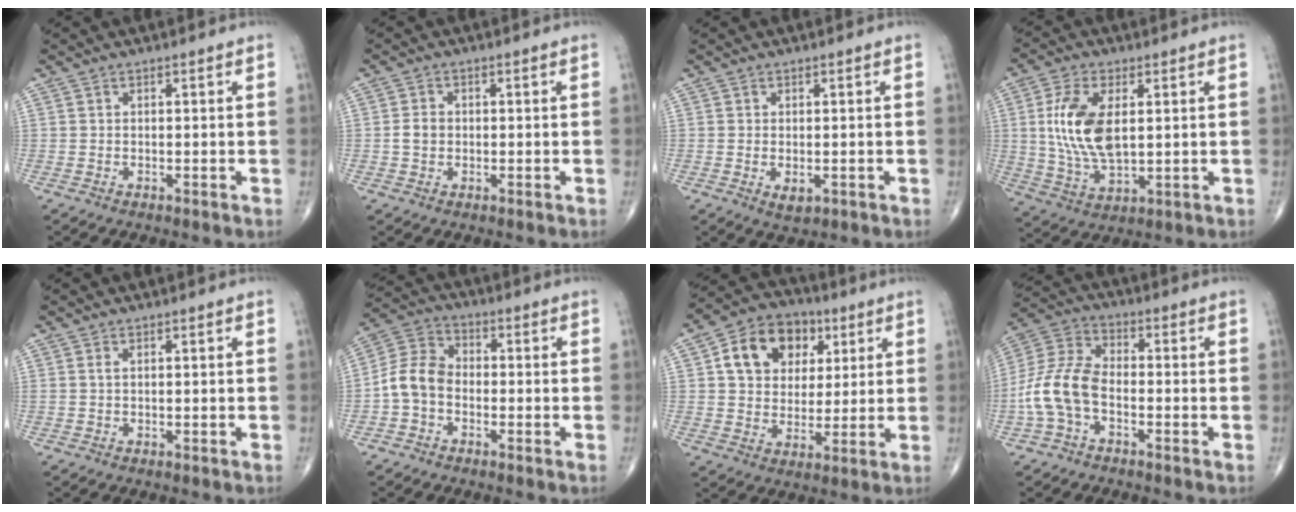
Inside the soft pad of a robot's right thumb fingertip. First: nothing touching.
{"total": 2.6, "force": [-0.2, 2.1, 1.6], "torque": [-0.027, 0.007, -0.006]}
{"total": 2.4, "force": [-0.6, 1.4, 1.9], "torque": [-0.024, -0.004, -0.003]}
{"total": 12.9, "force": [2.1, 6.6, 10.9], "torque": [-0.217, -0.011, 0.045]}
{"total": 0.5, "force": [0.2, 0.2, 0.5], "torque": [-0.015, 0.003, 0.004]}
{"total": 7.9, "force": [-2.0, 5.9, 4.9], "torque": [-0.085, 0.030, -0.053]}
{"total": 14.1, "force": [4.7, 10.8, 7.8], "torque": [-0.098, -0.001, 0.074]}
{"total": 10.9, "force": [-3.1, 6.3, 8.3], "torque": [-0.179, 0.032, -0.070]}